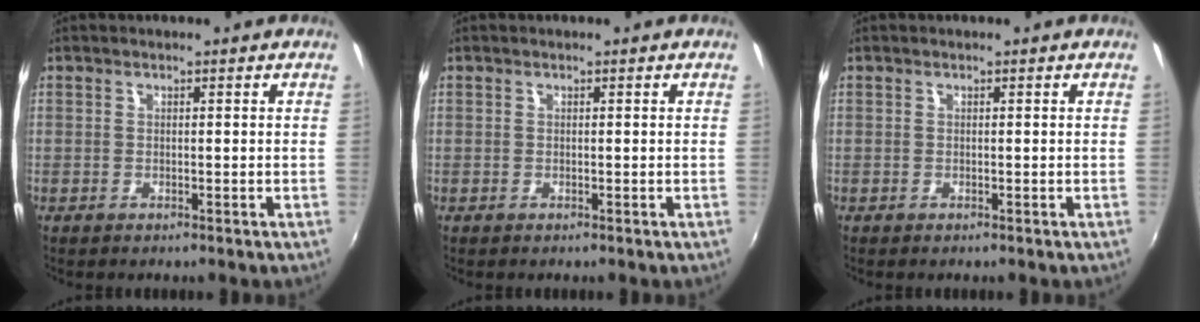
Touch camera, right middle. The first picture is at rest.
{"total": 0.0}
{"total": 0.0}